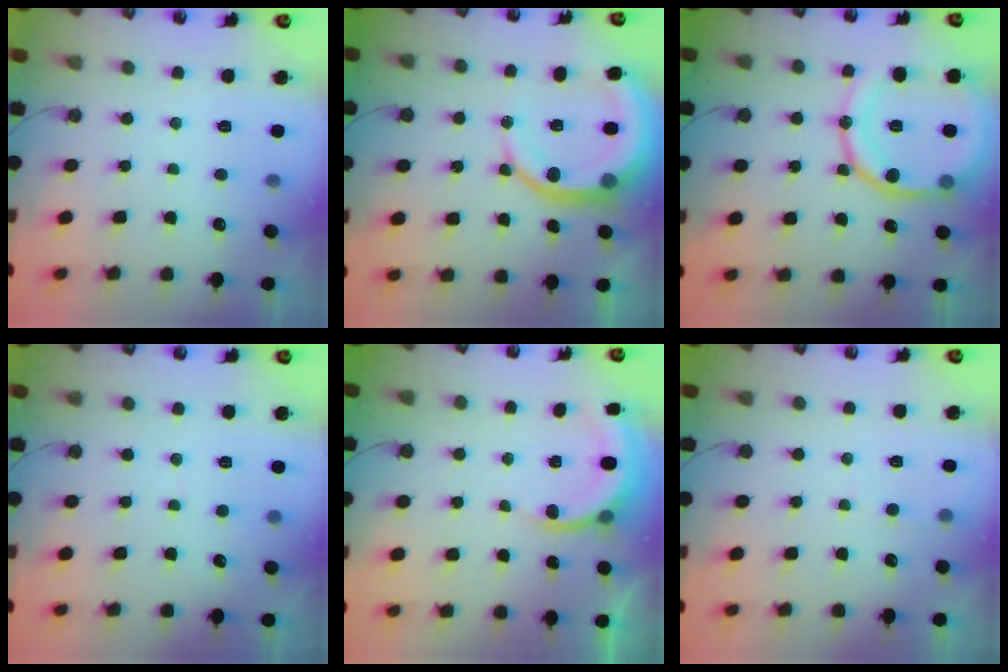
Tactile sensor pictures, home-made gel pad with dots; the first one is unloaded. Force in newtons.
{"total": 11.0, "press": 11.0, "slide": 1.0}
{"total": 17.3, "press": 17.2, "slide": 1.9}
{"total": 2.0, "press": 2.0, "slide": 0.2}
{"total": 6.3, "press": 6.2, "slide": 1.0}
{"total": 2.8, "press": 2.8, "slide": 0.2}